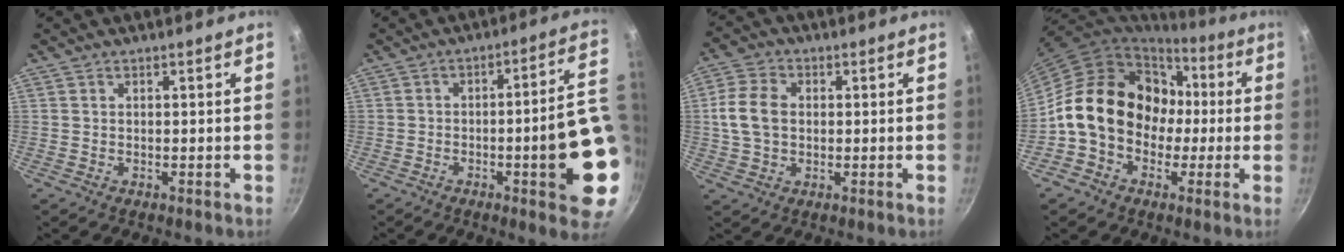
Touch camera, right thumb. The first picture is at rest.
{"total": 16.3, "force": [-3.2, 3.5, 15.6], "torque": [-0.182, 0.021, -0.042]}
{"total": 8.3, "force": [0.6, 6.1, 5.6], "torque": [-0.100, 0.011, 0.004]}
{"total": 18.2, "force": [-0.3, 14.6, 10.8], "torque": [-0.133, 0.055, -0.009]}